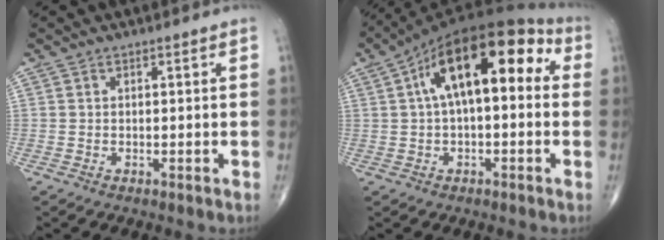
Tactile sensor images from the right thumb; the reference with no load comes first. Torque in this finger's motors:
{"motor_torque": [-0.13, 4.23, 1.91, 0.27, 0.34]}